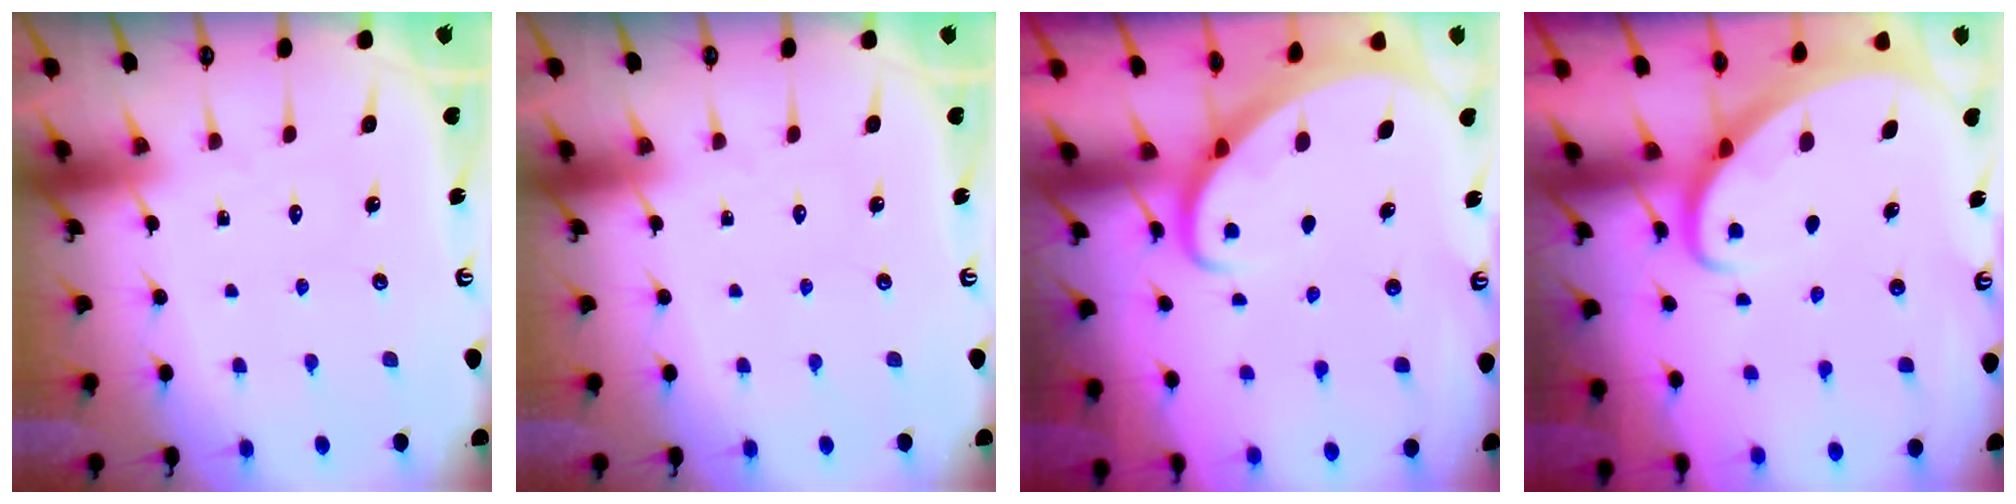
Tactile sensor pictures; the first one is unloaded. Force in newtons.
{"total": 0.0}
{"total": 2.6, "press": 2.6, "slide": 0.3}
{"total": 2.6, "press": 2.6, "slide": 0.3}